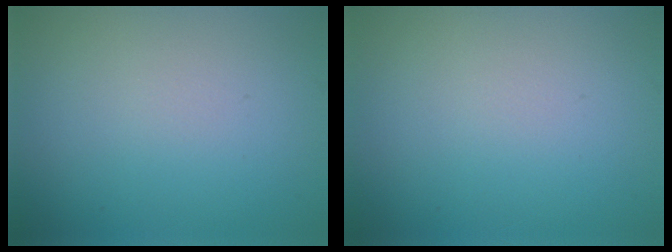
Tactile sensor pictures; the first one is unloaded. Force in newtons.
{"total": 0.0}